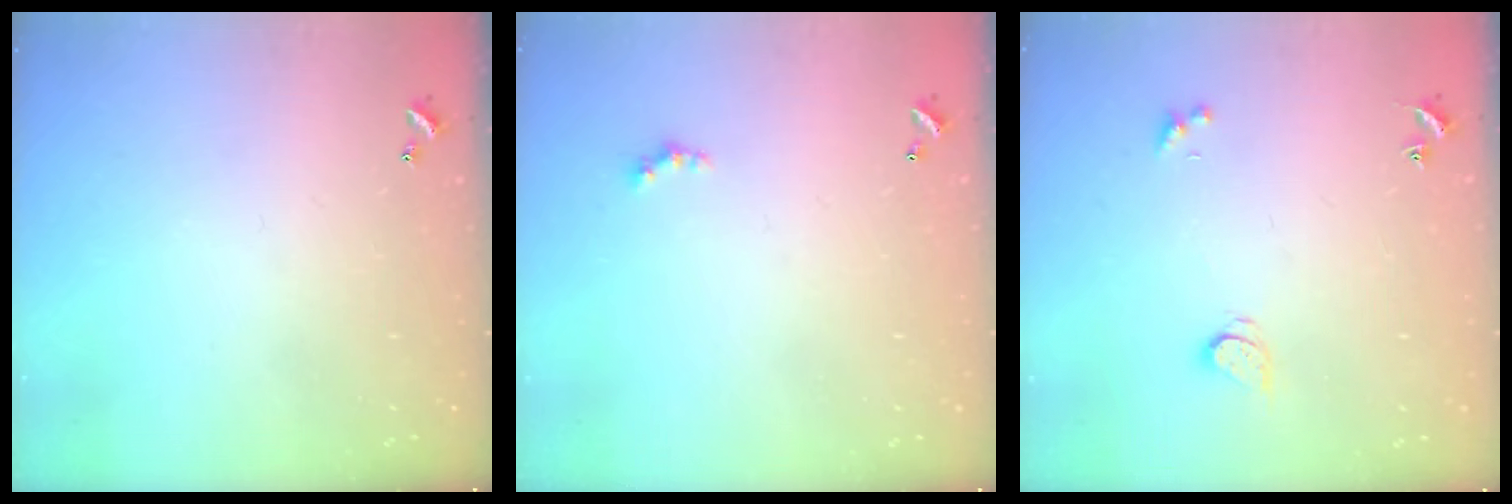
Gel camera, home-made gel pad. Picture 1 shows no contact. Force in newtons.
{"total": 1.7, "press": 1.6, "slide": 0.5}
{"total": 1.5, "press": 1.4, "slide": 0.4}